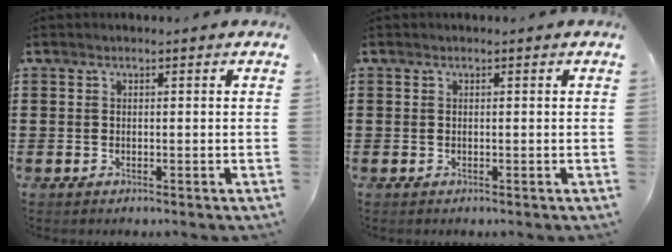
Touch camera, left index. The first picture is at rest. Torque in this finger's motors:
{"motor_torque": [0.00, 0.00, 0.00, 0.00]}